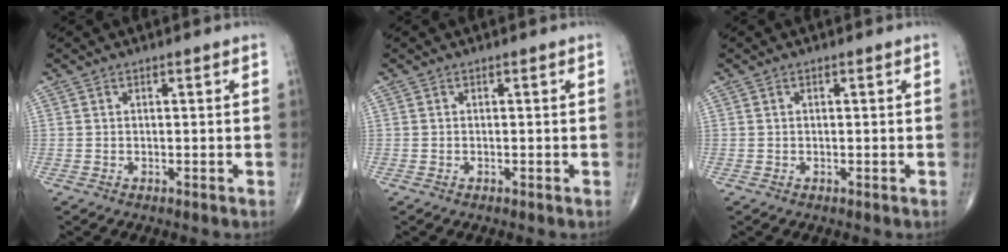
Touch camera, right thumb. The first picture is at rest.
{"total": 0.0}
{"total": 0.0}